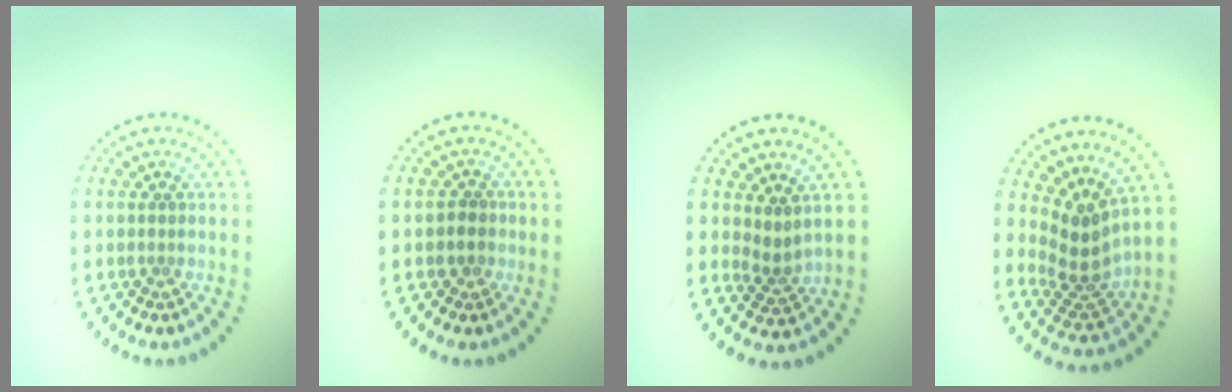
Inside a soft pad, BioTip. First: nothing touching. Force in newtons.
{"total": 1.2, "press": 1.0, "slide": 0.6}
{"total": 1.9, "press": 1.2, "slide": 1.4}
{"total": 3.5, "press": 2.5, "slide": 2.5}